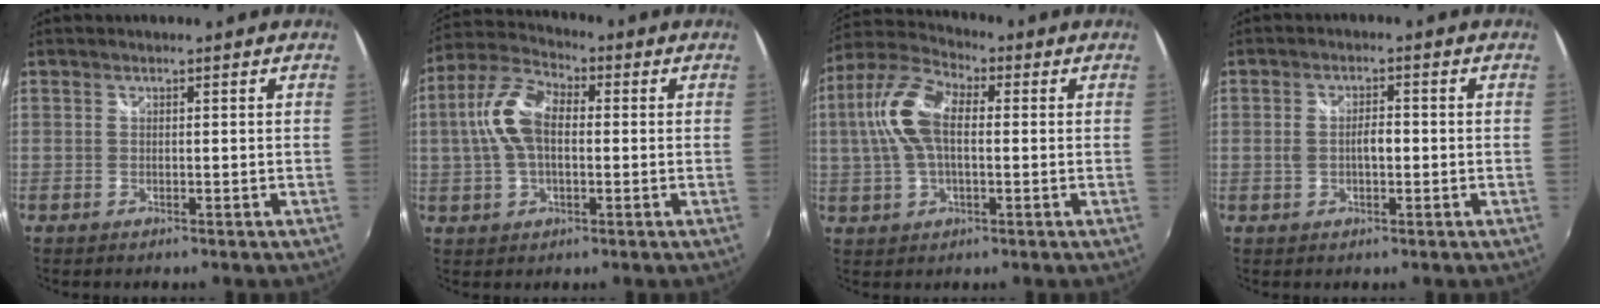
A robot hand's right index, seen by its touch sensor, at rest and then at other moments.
{"total": 10.7, "force": [0.5, 6.0, 8.8], "torque": [-0.188, 0.023, 0.006]}
{"total": 11.9, "force": [1.0, 6.2, 10.1], "torque": [-0.217, 0.024, 0.015]}
{"total": 3.3, "force": [-0.4, 1.6, 2.9], "torque": [-0.052, 0.002, -0.007]}